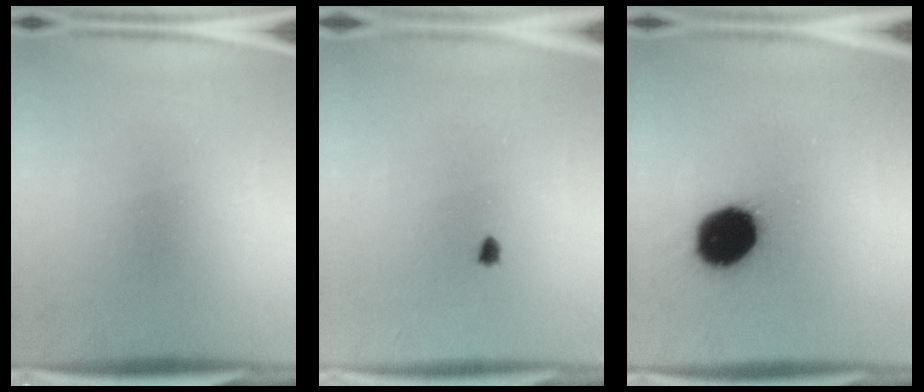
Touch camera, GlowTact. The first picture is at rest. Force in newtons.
{"total": 0.6}
{"total": 17.3}